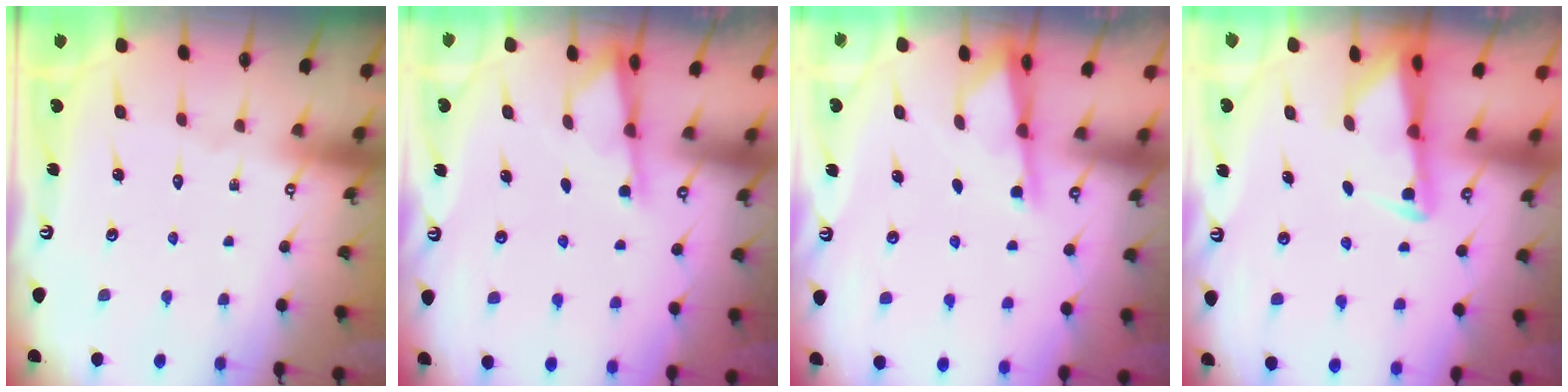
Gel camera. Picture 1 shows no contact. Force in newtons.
{"total": 2.3, "press": 2.2, "slide": 0.3}
{"total": 2.4, "press": 2.3, "slide": 0.3}
{"total": 2.3, "press": 2.2, "slide": 0.4}